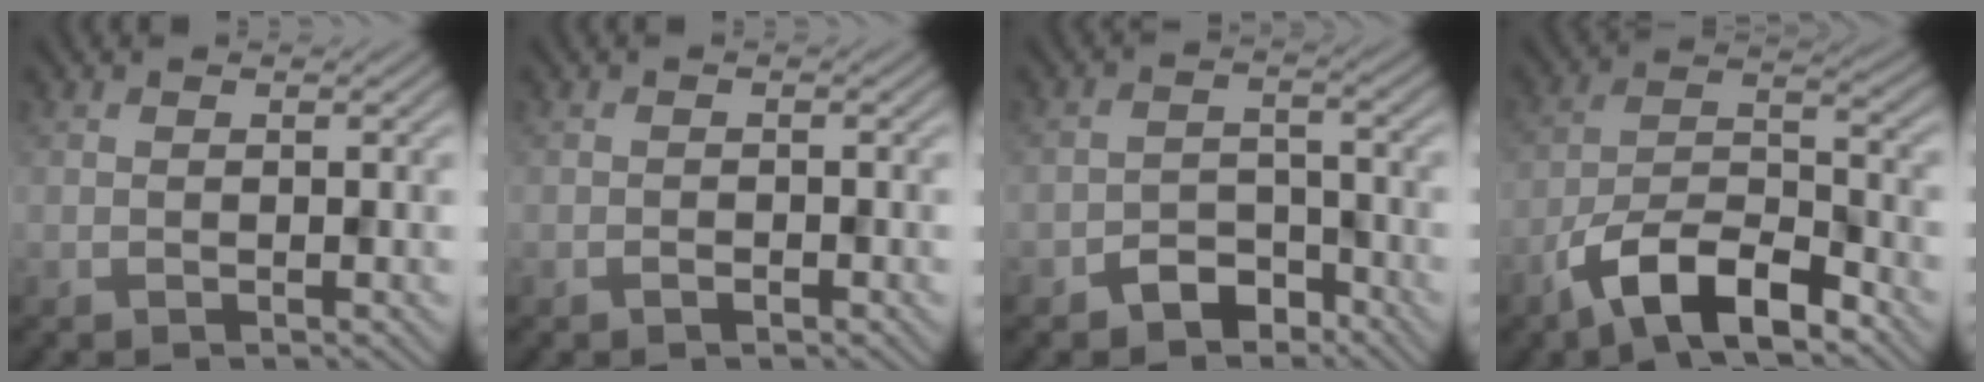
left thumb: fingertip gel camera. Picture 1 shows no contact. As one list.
[{"total": 0.8, "force": [-0.5, 0.3, 0.5], "torque": [-0.006, 0.000, -0.009]}, {"total": 4.4, "force": [-3.2, 2.4, 1.8], "torque": [-0.029, 0.003, -0.063]}, {"total": 11.1, "force": [-7.4, 3.9, 7.3], "torque": [-0.127, 0.000, -0.155]}]